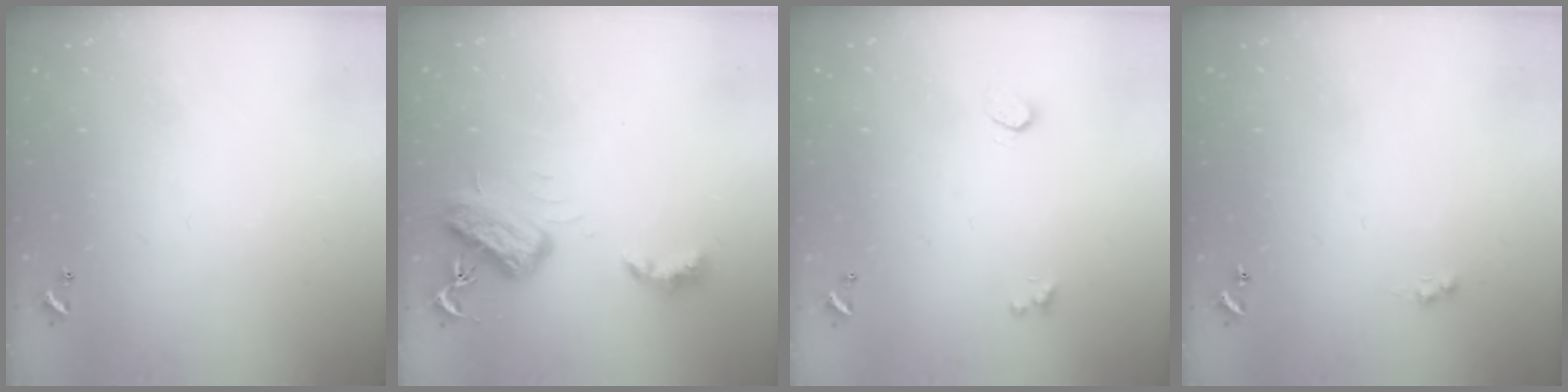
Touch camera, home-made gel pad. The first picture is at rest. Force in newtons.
{"total": 5.9, "press": 5.9, "slide": 0.7}
{"total": 0.9, "press": 0.8, "slide": 0.4}
{"total": 1.0, "press": 0.9, "slide": 0.4}